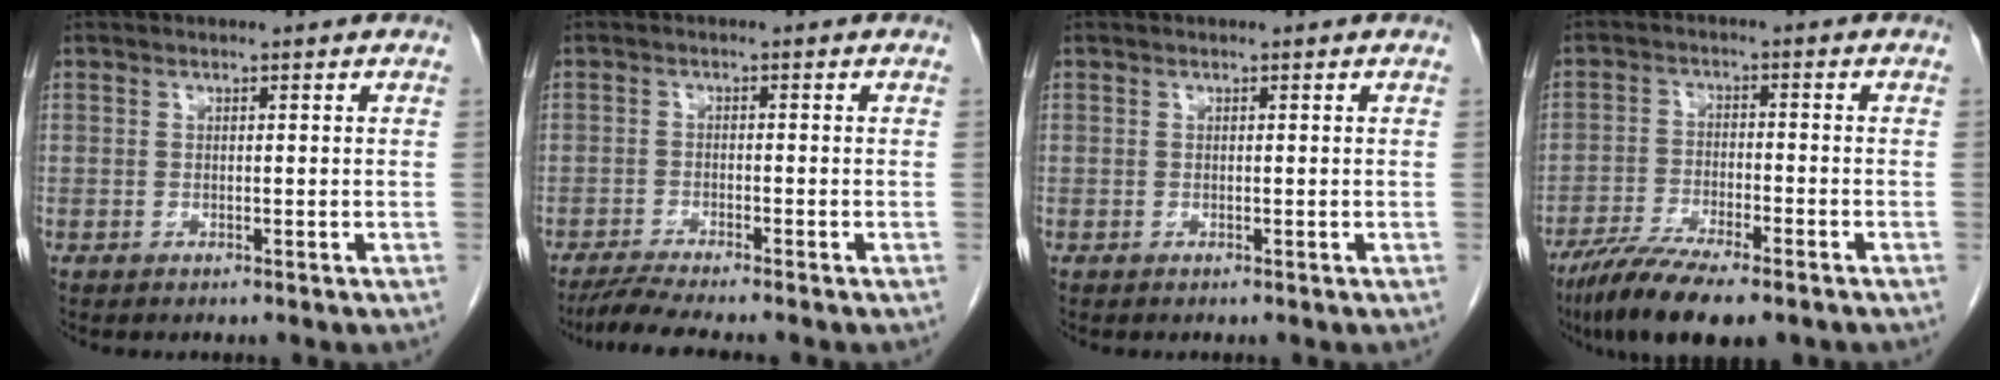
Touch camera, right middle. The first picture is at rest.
{"total": 5.2, "force": [-4.5, -0.7, 2.4], "torque": [-0.044, -0.018, -0.078]}
{"total": 0.0}
{"total": 11.4, "force": [-8.5, 2.3, 7.3], "torque": [-0.122, -0.023, -0.138]}